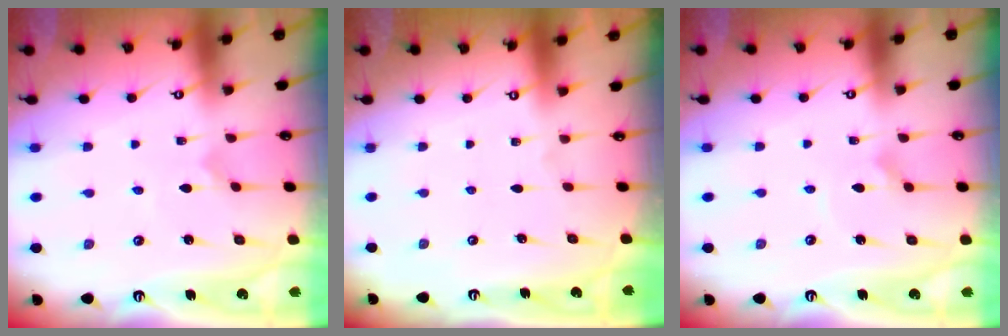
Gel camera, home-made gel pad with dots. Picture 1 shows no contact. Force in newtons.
{"total": 0.0}
{"total": 2.3, "press": 2.3, "slide": 0.2}